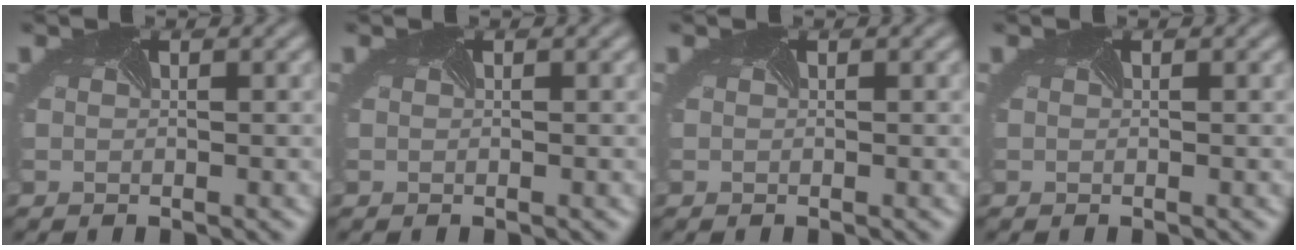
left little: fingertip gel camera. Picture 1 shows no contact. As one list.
[{"total": 0.0}, {"total": 0.0}, {"total": 0.0}]